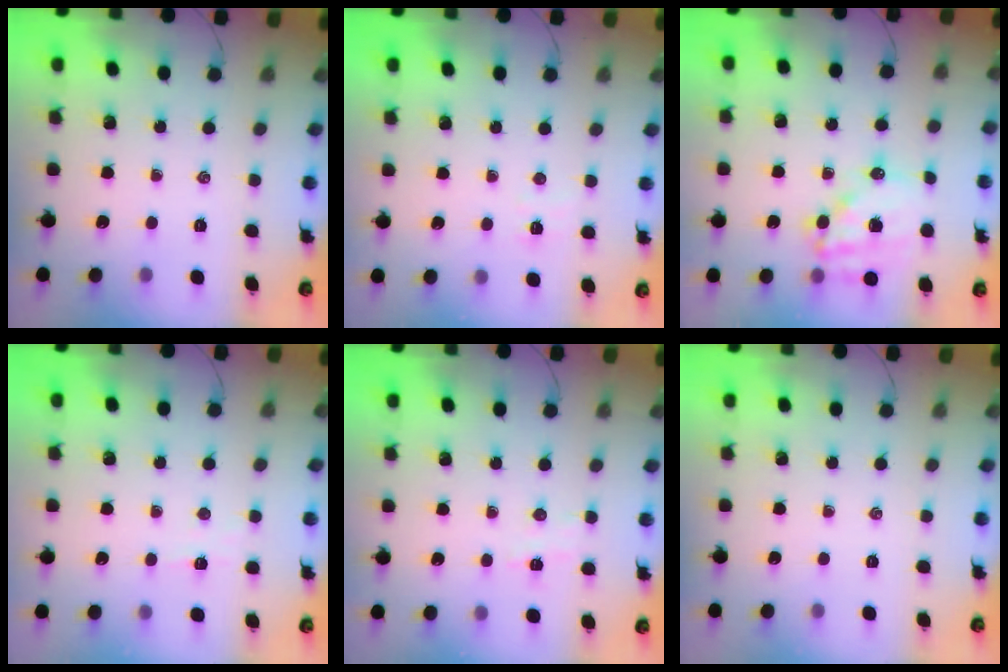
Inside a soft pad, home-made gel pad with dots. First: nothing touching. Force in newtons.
{"total": 3.3, "press": 3.1, "slide": 0.9}
{"total": 14.0, "press": 13.8, "slide": 2.8}
{"total": 2.9, "press": 2.7, "slide": 0.8}
{"total": 4.7, "press": 4.5, "slide": 1.3}
{"total": 0.0}